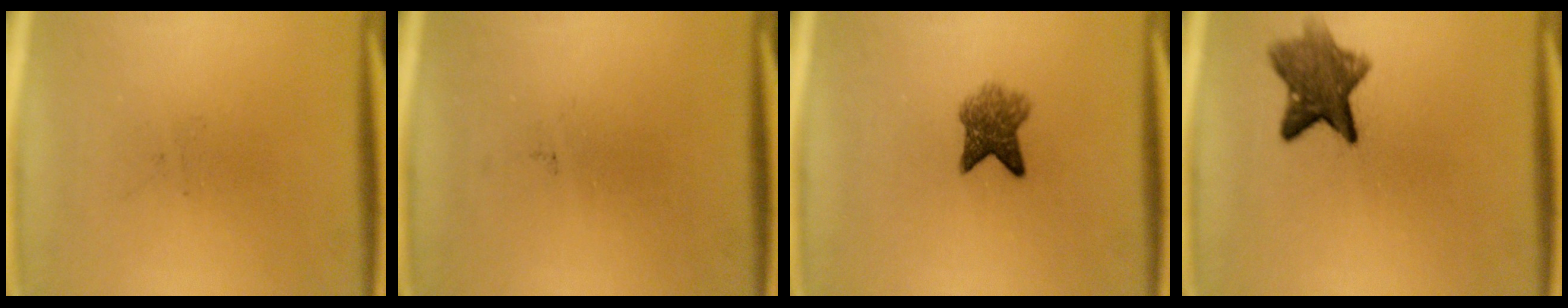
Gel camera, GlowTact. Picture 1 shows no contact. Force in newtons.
{"total": 0.0}
{"total": 4.7}
{"total": 7.5}